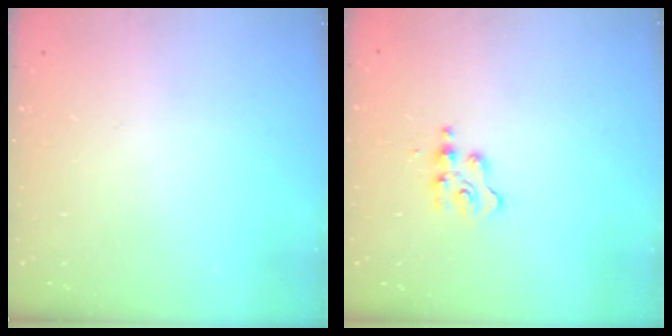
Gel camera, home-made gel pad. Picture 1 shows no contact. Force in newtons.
{"total": 4.0, "press": 4.0, "slide": 0.6}